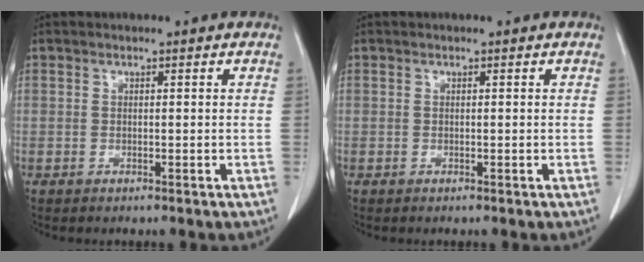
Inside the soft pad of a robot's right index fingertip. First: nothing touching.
{"total": 0.0}